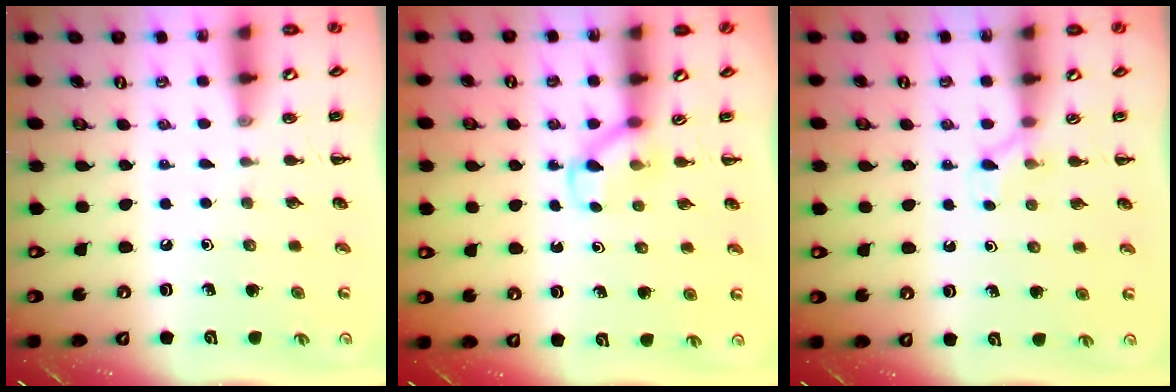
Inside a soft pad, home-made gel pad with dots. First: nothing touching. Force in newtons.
{"total": 3.1, "press": 2.9, "slide": 1.3}
{"total": 3.9, "press": 3.6, "slide": 1.5}